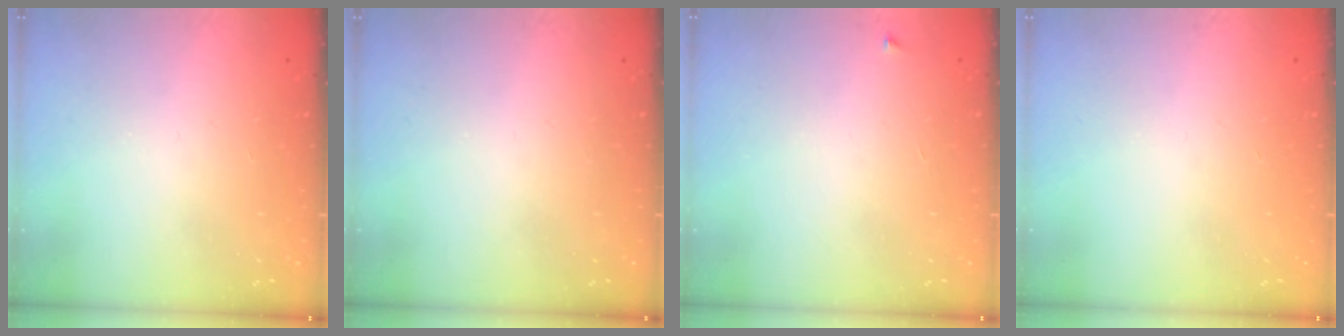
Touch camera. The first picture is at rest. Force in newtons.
{"total": 0.0}
{"total": 2.3, "press": 2.3, "slide": 0.3}
{"total": 0.0}